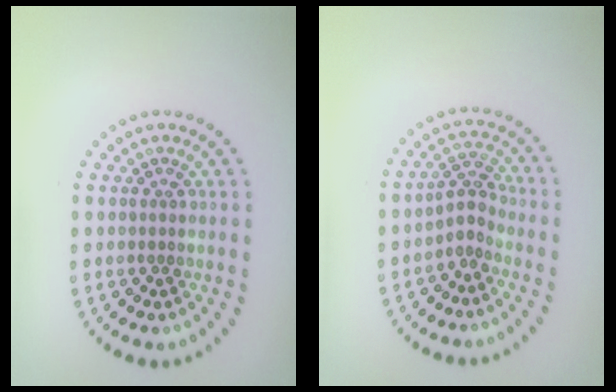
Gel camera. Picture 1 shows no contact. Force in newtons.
{"total": 2.2, "press": 1.5, "slide": 1.7}